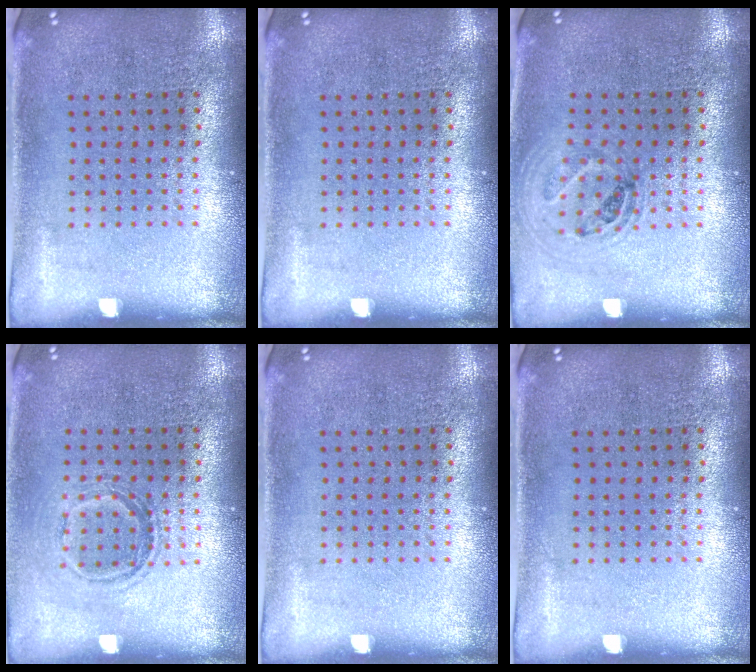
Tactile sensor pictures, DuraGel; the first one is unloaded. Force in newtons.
{"total": 0.0}
{"total": 1.0, "press": 1.0, "slide": 0.2}
{"total": 1.2, "press": 1.1, "slide": 0.6}
{"total": 0.0}
{"total": 0.0}